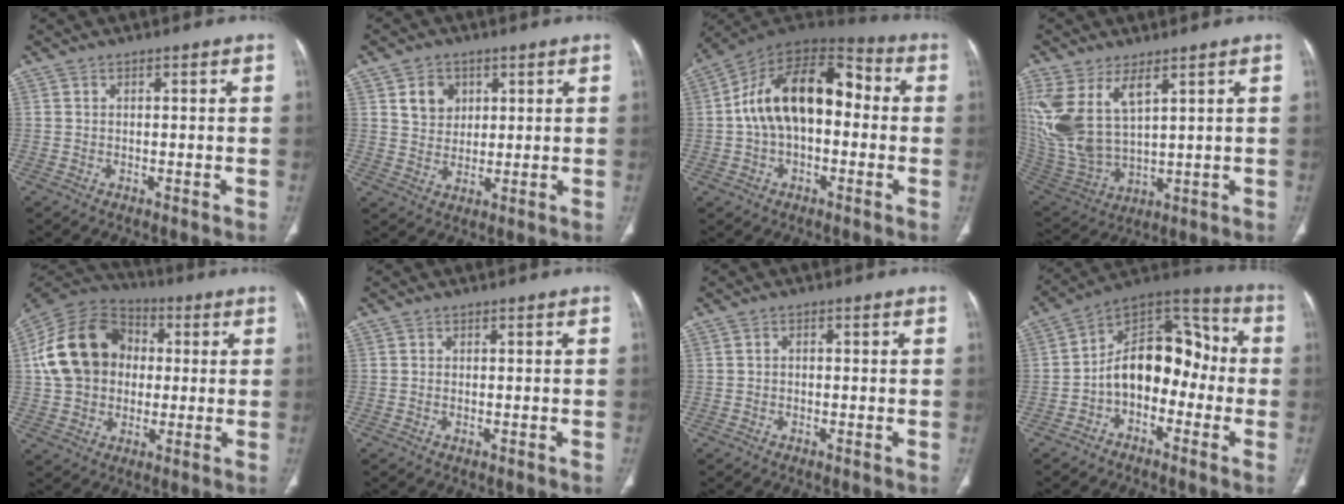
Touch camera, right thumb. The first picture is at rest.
{"total": 5.9, "force": [2.4, 4.8, 2.4], "torque": [-0.019, -0.012, 0.045]}
{"total": 18.7, "force": [0.3, 11.2, 14.9], "torque": [-0.231, 0.050, -0.004]}
{"total": 15.2, "force": [6.2, 7.4, 11.7], "torque": [-0.255, -0.023, 0.146]}
{"total": 18.2, "force": [1.7, 14.5, 10.8], "torque": [-0.187, 0.024, 0.024]}
{"total": 0.6, "force": [-0.2, 0.4, 0.5], "torque": [-0.012, 0.001, -0.001]}
{"total": 0.8, "force": [-0.1, 0.6, 0.4], "torque": [-0.005, 0.002, -0.005]}
{"total": 15.1, "force": [-2.7, 10.0, 11.0], "torque": [-0.135, 0.069, -0.058]}